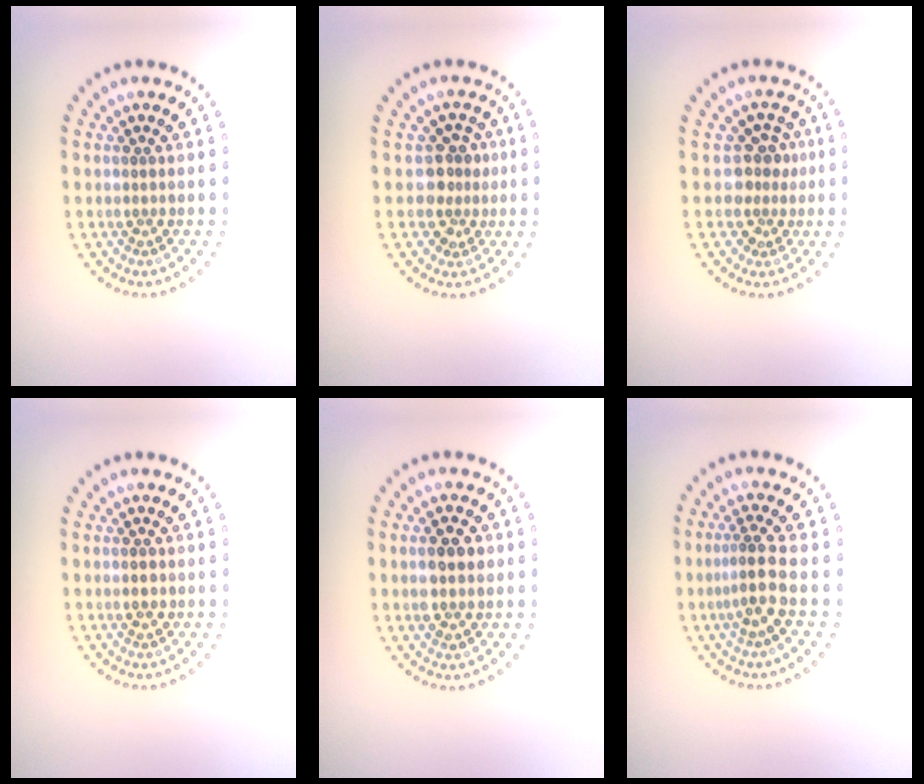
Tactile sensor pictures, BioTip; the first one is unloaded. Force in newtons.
{"total": 2.9, "press": 2.4, "slide": 1.6}
{"total": 2.6, "press": 1.9, "slide": 1.7}
{"total": 1.5, "press": 1.5, "slide": 0.1}
{"total": 3.0, "press": 3.0, "slide": 0.3}
{"total": 2.8, "press": 2.1, "slide": 1.8}